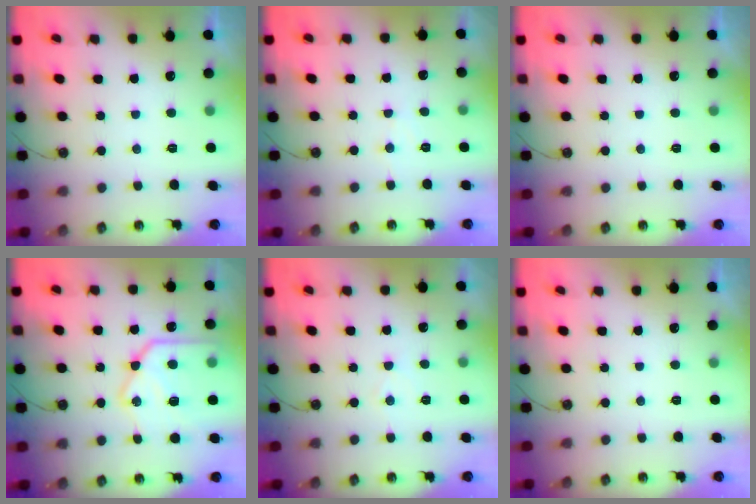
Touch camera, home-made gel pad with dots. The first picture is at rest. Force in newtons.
{"total": 3.9, "press": 3.9, "slide": 0.4}
{"total": 0.0}
{"total": 19.4, "press": 19.2, "slide": 2.1}
{"total": 4.1, "press": 4.1, "slide": 0.6}
{"total": 0.0}